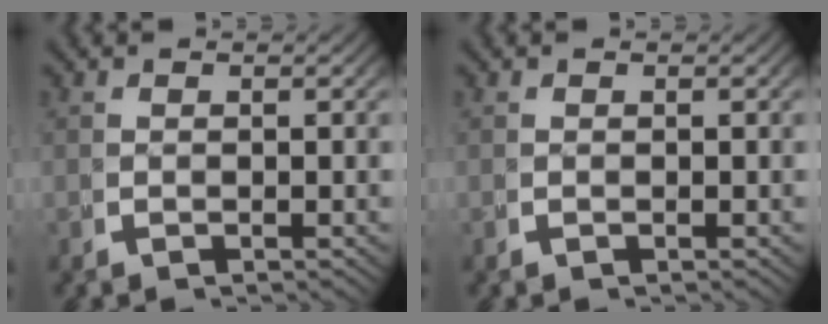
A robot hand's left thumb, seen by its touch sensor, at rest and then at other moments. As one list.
[{"total": 0.0}]